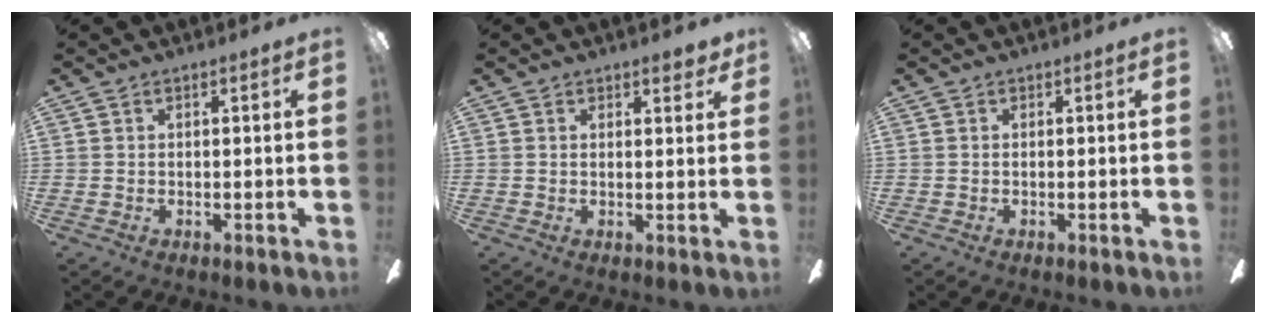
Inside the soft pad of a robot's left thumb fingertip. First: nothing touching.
{"total": 2.6, "force": [1.9, 1.0, 1.4], "torque": [-0.006, -0.007, 0.029]}
{"total": 0.0}